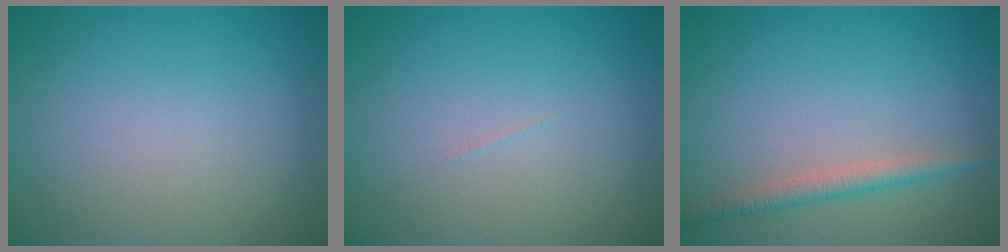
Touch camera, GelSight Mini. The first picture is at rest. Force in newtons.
{"total": 0.0}
{"total": 2.1, "press": 2.1, "slide": 0.1}